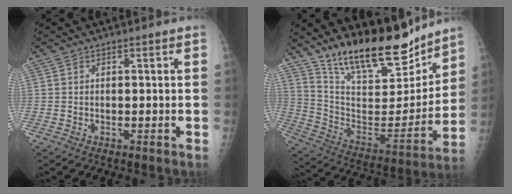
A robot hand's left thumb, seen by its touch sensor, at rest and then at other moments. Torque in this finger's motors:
{"motor_torque": [0.36, 0.24, 1.40, -1.38, 0.11]}